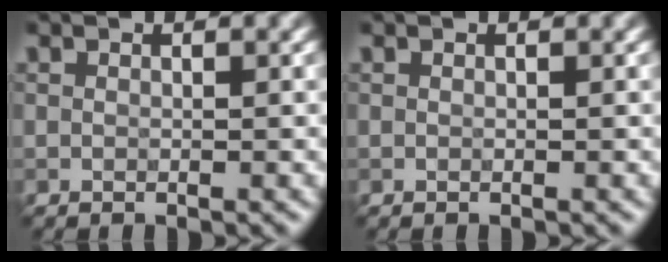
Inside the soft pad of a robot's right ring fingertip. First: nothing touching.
{"total": 0.0}